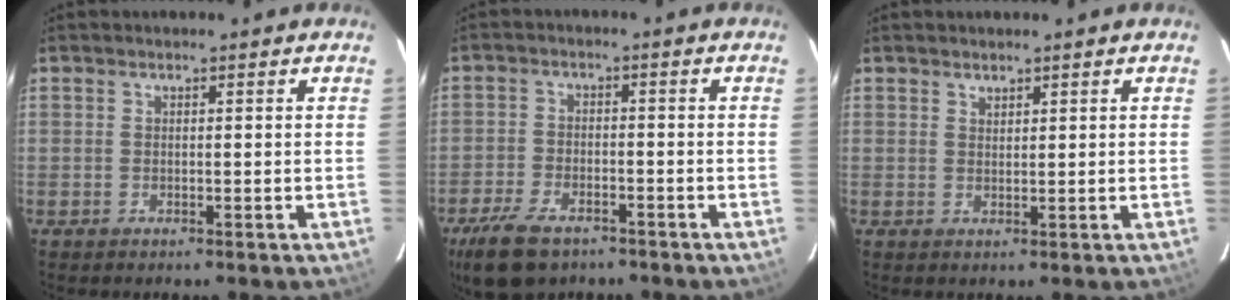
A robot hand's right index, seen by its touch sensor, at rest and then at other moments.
{"total": 10.3, "force": [-7.2, 5.1, 5.5], "torque": [-0.142, -0.011, -0.131]}
{"total": 1.1, "force": [1.0, 0.5, 0.1], "torque": [-0.002, 0.001, 0.019]}